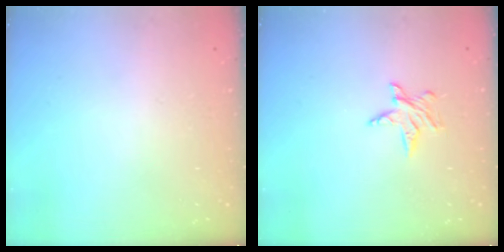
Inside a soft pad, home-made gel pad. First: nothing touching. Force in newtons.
{"total": 4.3, "press": 4.3, "slide": 0.4}